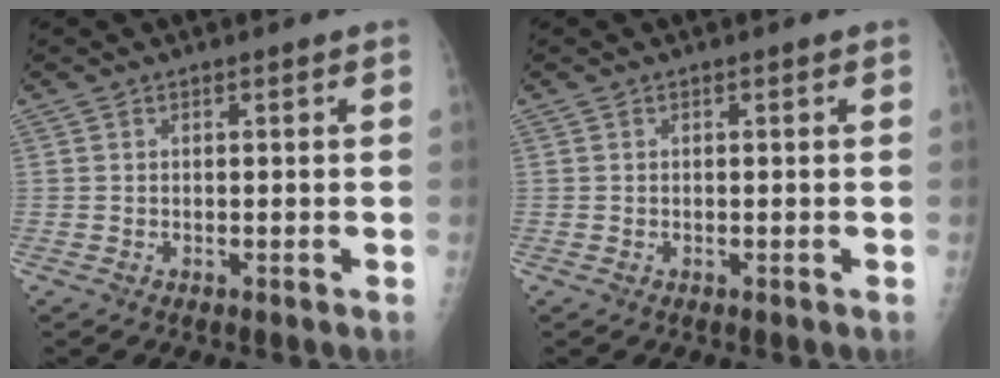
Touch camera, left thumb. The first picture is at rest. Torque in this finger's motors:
{"motor_torque": [-0.22, -0.01, -0.11, -0.11, 0.00]}